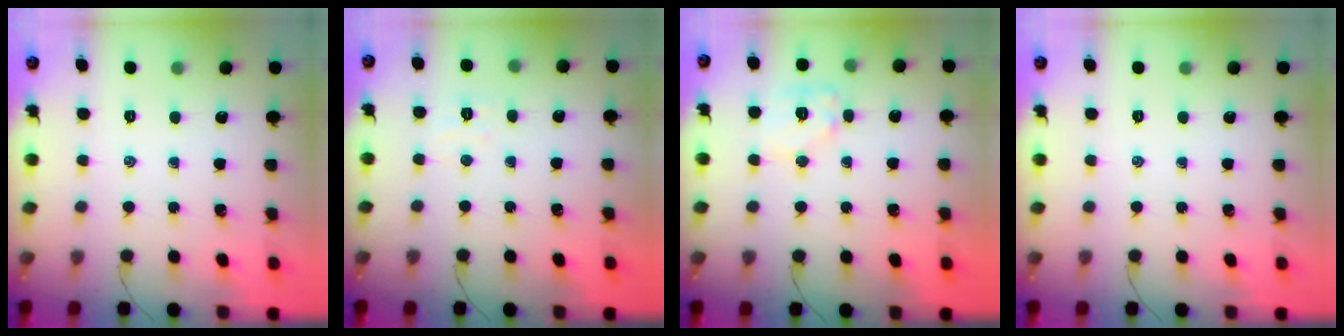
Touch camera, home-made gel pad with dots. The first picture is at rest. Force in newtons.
{"total": 3.9, "press": 3.8, "slide": 0.8}
{"total": 10.1, "press": 10.1, "slide": 0.6}
{"total": 0.0}